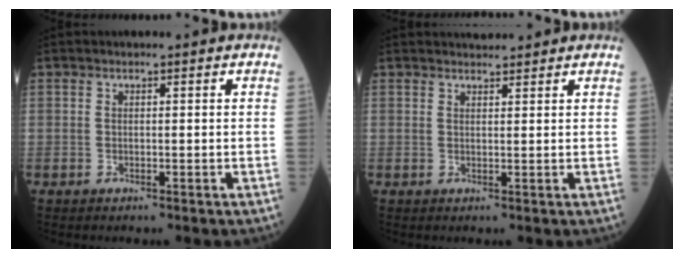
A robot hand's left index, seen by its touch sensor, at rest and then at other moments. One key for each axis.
{"total": 2.8, "fx": 2.7, "fy": 0.3, "fz": 0.5, "tx": -0.010, "ty": 0.019, "tz": 0.043}